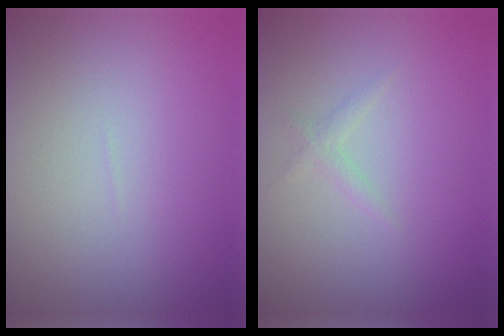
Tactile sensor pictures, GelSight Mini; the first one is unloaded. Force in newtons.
{"total": 0.9, "press": 0.9, "slide": 0.0}